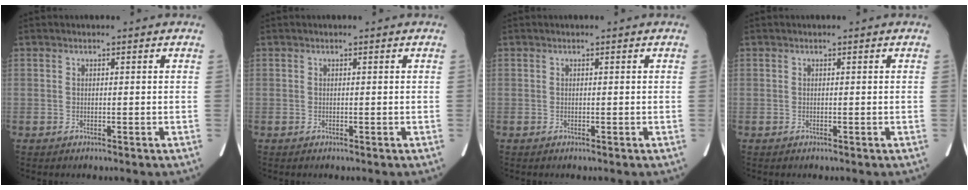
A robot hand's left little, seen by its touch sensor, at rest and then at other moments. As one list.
[{"total": 0.0}, {"total": 0.0}, {"total": 0.0}]